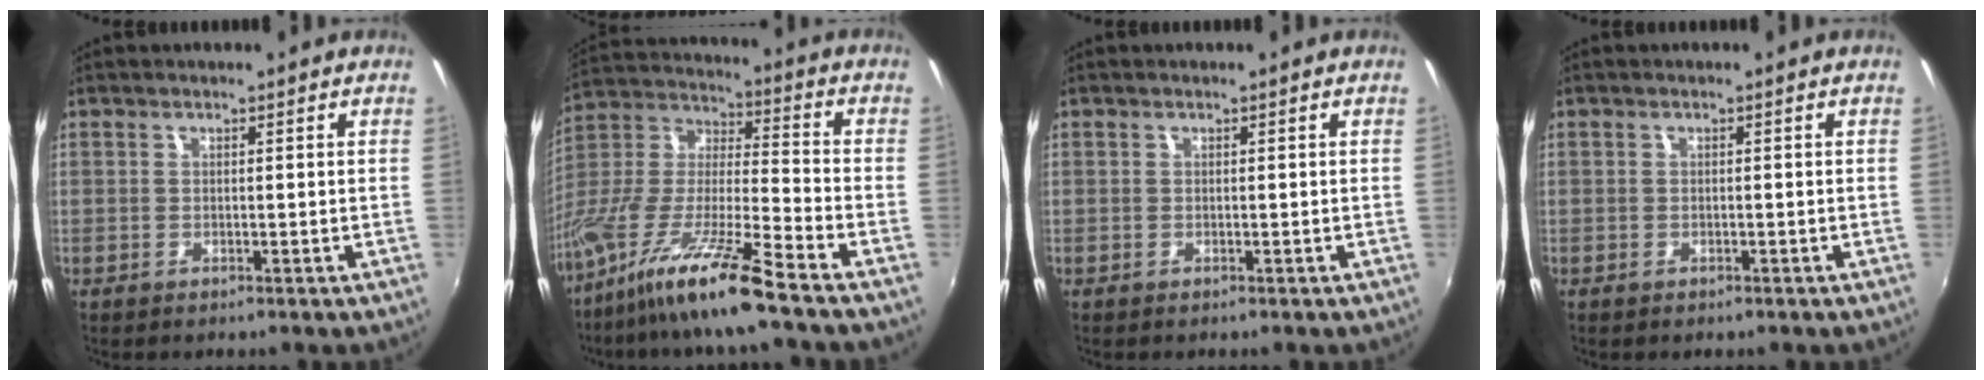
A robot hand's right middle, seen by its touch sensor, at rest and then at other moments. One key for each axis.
{"total": 17.9, "fx": -12.8, "fy": 0.1, "fz": 12.5, "tx": -0.244, "ty": -0.031, "tz": -0.249}
{"total": 0.0}
{"total": 0.6, "fx": -0.5, "fy": 0.4, "fz": 0.1, "tx": -0.004, "ty": -0.003, "tz": -0.008}